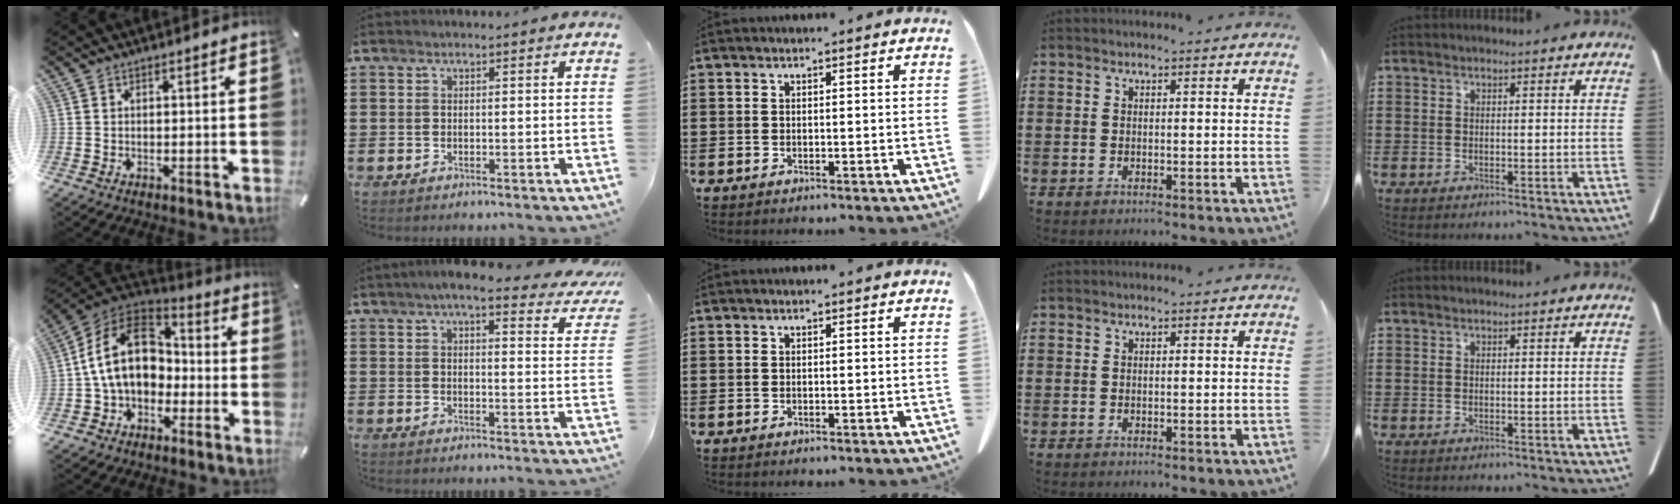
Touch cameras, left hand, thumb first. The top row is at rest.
{"thumb": {"total": 16.9, "force": [-0.2, 12.9, 11.0], "torque": [-0.221, 0.023, -0.006]}, "index": {"total": 6.7, "force": [5.7, 0.5, 3.5], "torque": [-0.078, -0.016, 0.098]}}